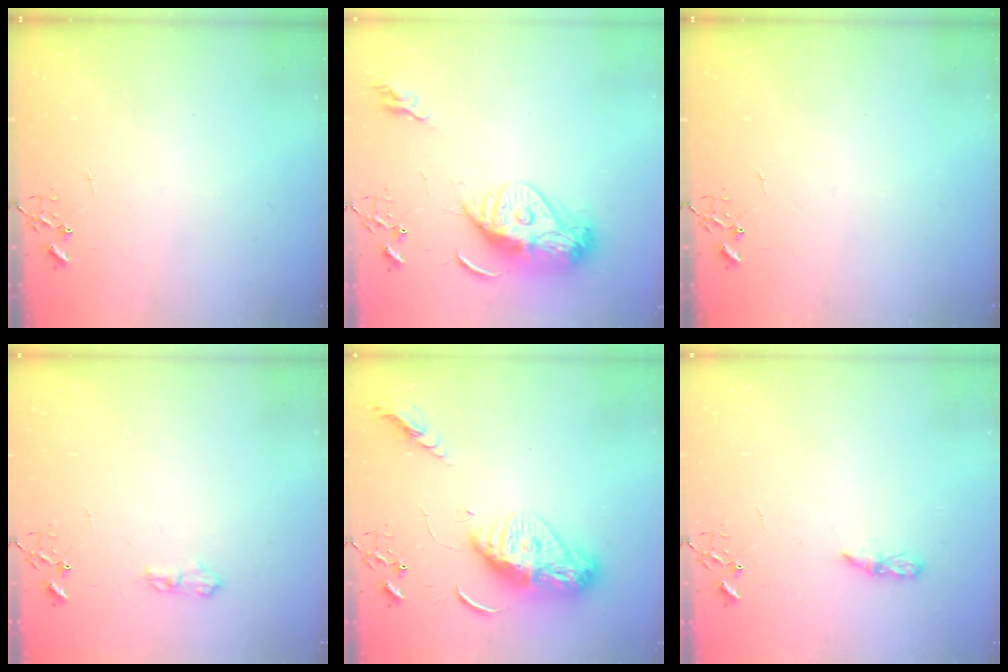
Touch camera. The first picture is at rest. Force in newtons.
{"total": 15.5, "press": 15.4, "slide": 1.3}
{"total": 0.0}
{"total": 7.1, "press": 7.0, "slide": 0.9}
{"total": 13.5, "press": 13.5, "slide": 1.2}
{"total": 5.0, "press": 4.9, "slide": 0.5}